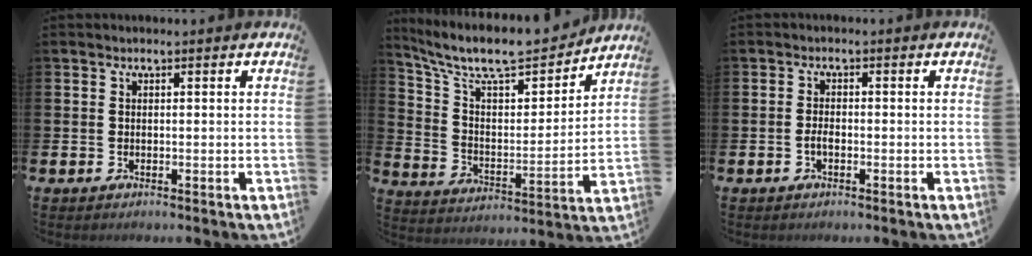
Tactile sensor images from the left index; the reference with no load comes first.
{"total": 10.1, "force": [8.9, 2.7, 3.9], "torque": [-0.114, -0.062, 0.152]}
{"total": 1.6, "force": [-0.7, 0.7, 1.2], "torque": [-0.022, 0.001, -0.014]}